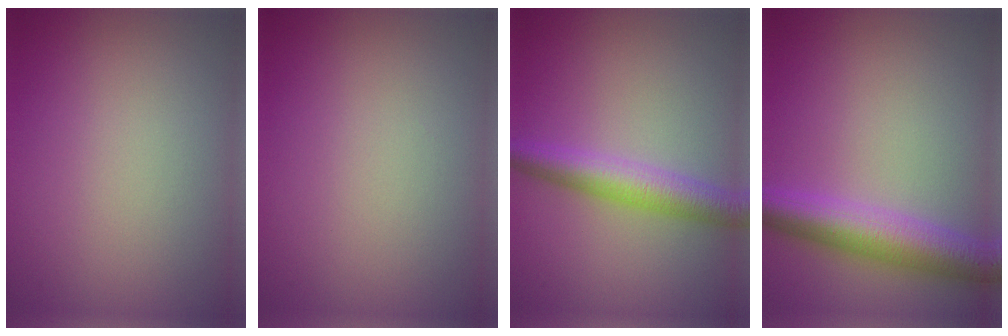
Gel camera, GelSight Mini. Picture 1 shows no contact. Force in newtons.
{"total": 0.0}
{"total": 4.3, "press": 4.3, "slide": 0.1}
{"total": 5.8, "press": 5.8, "slide": 0.0}